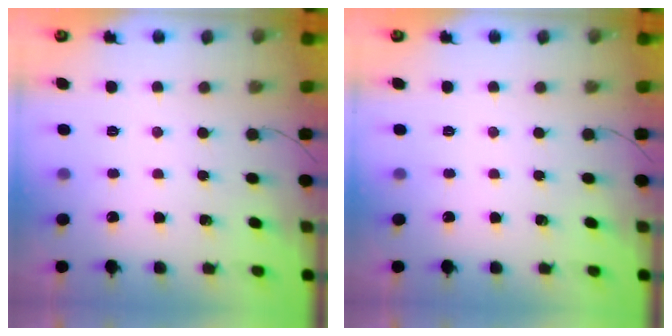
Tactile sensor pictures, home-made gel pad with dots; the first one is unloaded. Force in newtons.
{"total": 0.0}